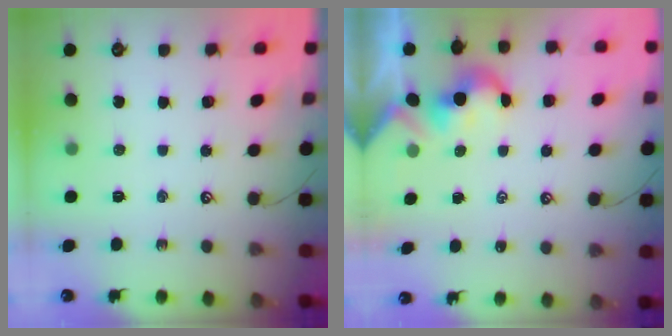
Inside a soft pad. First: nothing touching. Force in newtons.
{"total": 1.9, "press": 1.9, "slide": 0.2}